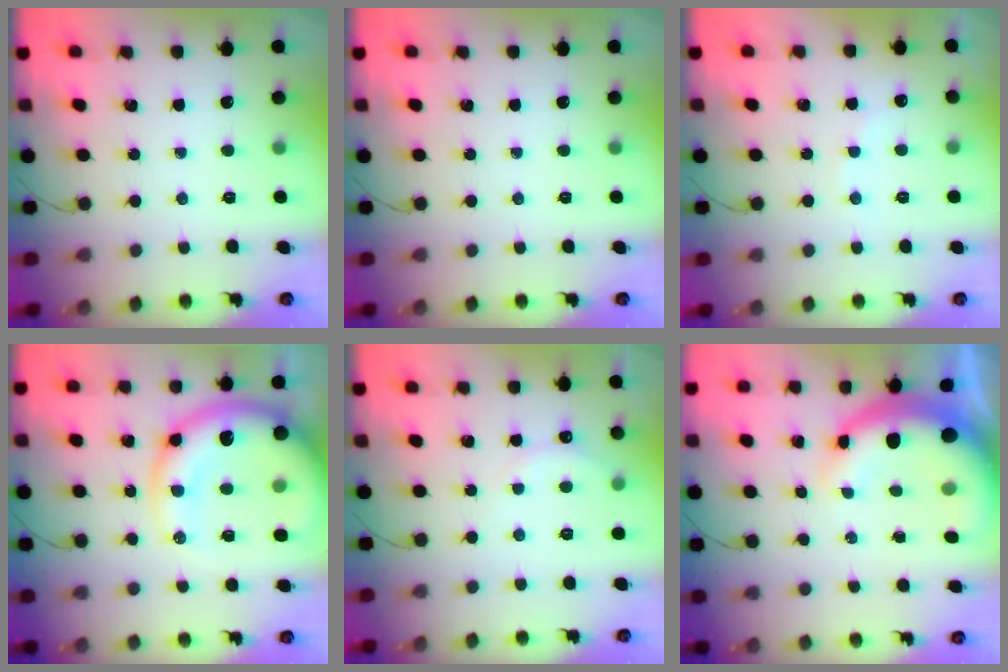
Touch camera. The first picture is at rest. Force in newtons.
{"total": 0.0}
{"total": 5.7, "press": 5.7, "slide": 1.0}
{"total": 18.7, "press": 18.2, "slide": 4.3}
{"total": 5.7, "press": 5.6, "slide": 1.2}
{"total": 10.9, "press": 10.6, "slide": 2.5}